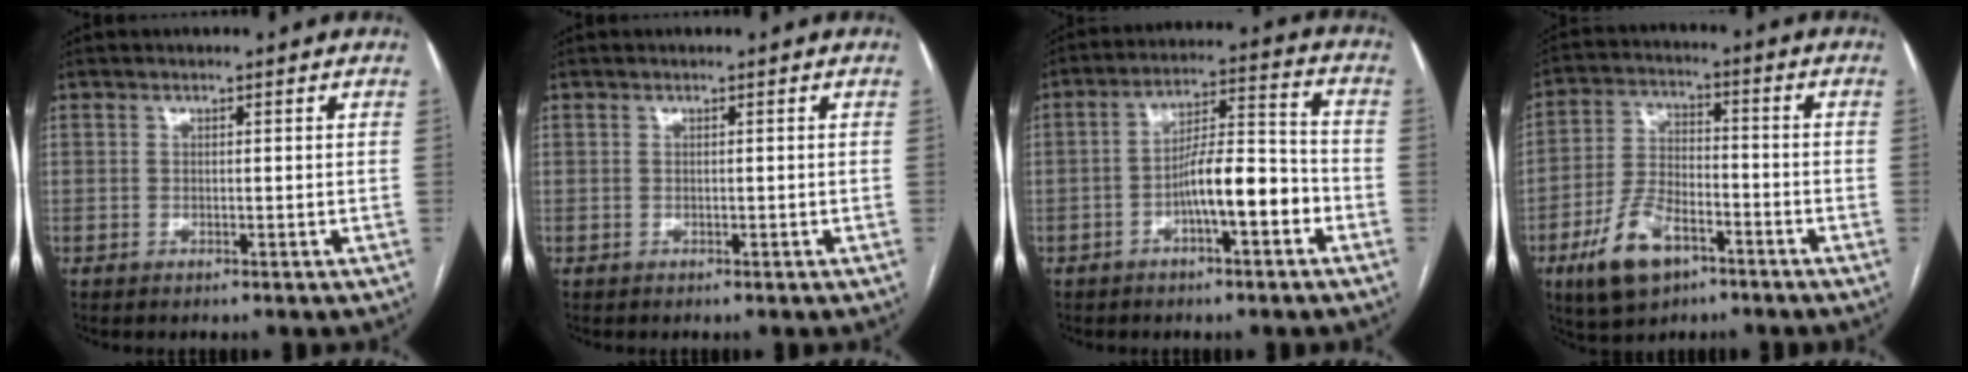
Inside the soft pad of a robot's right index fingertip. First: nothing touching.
{"total": 0.0}
{"total": 9.6, "force": [-3.7, 1.9, 8.7], "torque": [-0.147, 0.023, -0.058]}
{"total": 10.8, "force": [-6.1, 5.1, 7.4], "torque": [-0.161, 0.002, -0.106]}